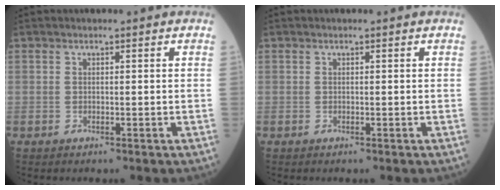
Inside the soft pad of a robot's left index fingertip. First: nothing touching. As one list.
[{"total": 0.0}]